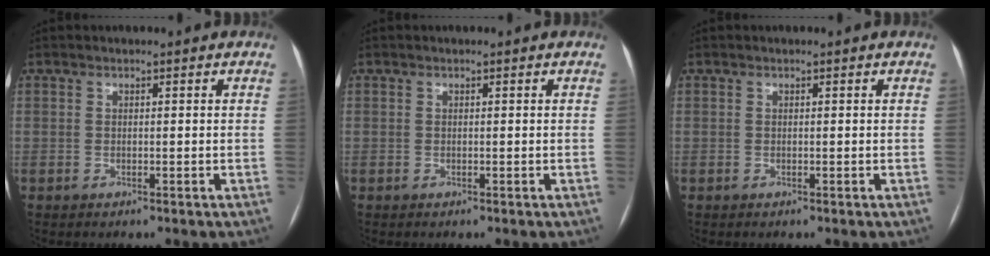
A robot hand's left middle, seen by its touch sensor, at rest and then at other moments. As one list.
[{"total": 0.0}, {"total": 0.0}]